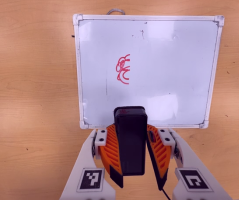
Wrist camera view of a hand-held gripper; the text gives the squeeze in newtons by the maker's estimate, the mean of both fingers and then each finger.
{"total": 11.7, "left": 10.6, "right": 12.9}